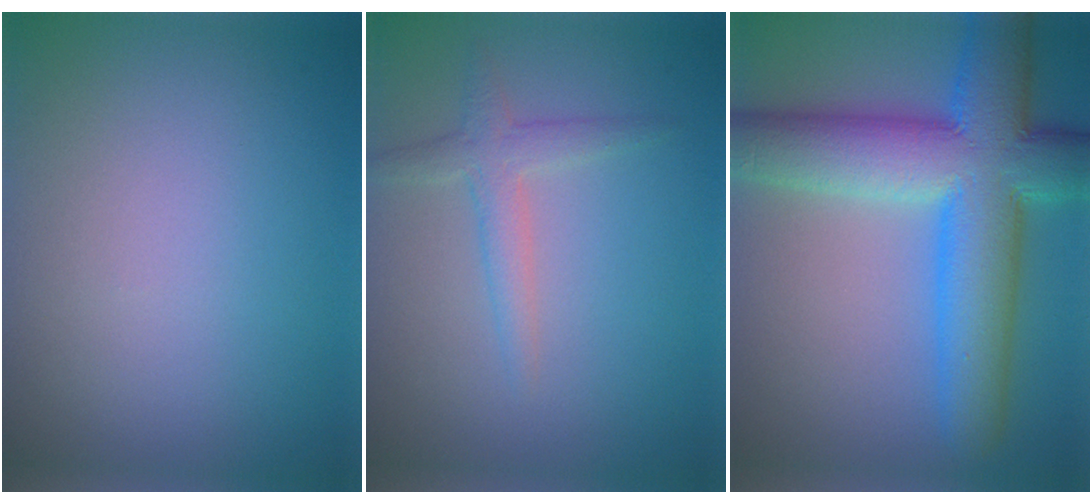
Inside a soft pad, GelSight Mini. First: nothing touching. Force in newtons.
{"total": 2.2, "press": 2.2, "slide": 0.1}
{"total": 11.8, "press": 11.7, "slide": 0.3}